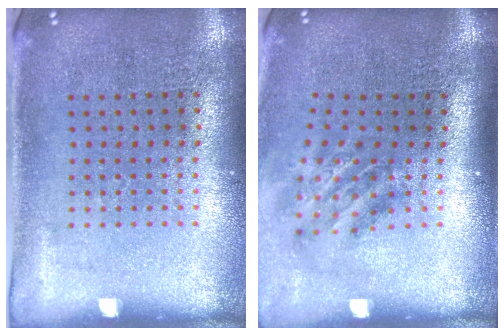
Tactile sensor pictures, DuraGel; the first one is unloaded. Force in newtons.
{"total": 1.9, "press": 1.2, "slide": 1.4}